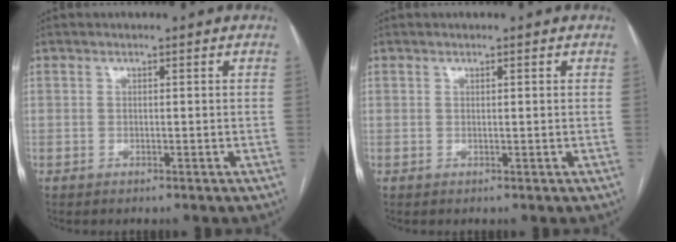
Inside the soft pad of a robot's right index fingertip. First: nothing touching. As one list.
[{"total": 0.0}]